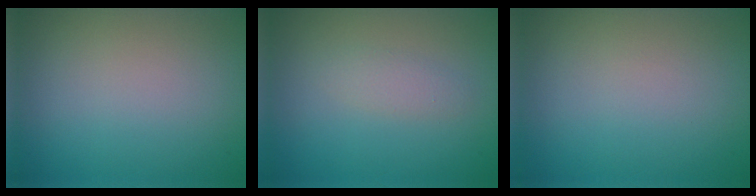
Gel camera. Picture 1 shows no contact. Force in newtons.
{"total": 1.3, "press": 1.3, "slide": 0.0}
{"total": 0.0}